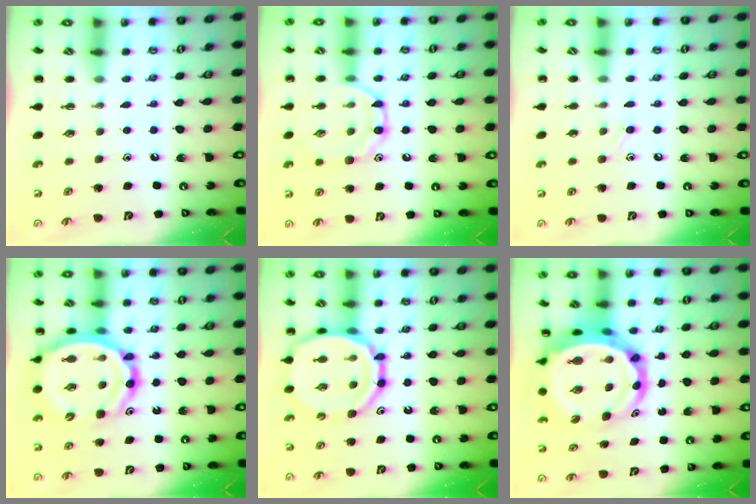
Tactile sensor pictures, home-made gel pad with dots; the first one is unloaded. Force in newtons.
{"total": 11.4, "press": 11.3, "slide": 0.8}
{"total": 4.8, "press": 4.4, "slide": 1.7}
{"total": 16.6, "press": 16.0, "slide": 4.4}
{"total": 18.0, "press": 17.6, "slide": 3.9}
{"total": 12.8, "press": 12.2, "slide": 3.6}